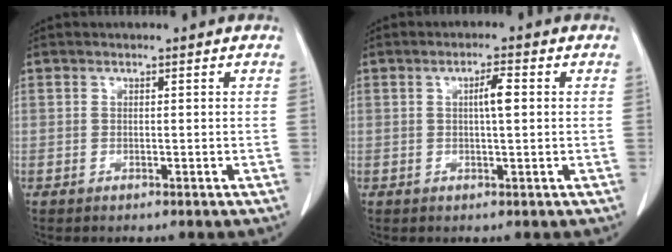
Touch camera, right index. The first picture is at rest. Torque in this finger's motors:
{"motor_torque": [0.28, 0.09, 0.06, 0.03]}